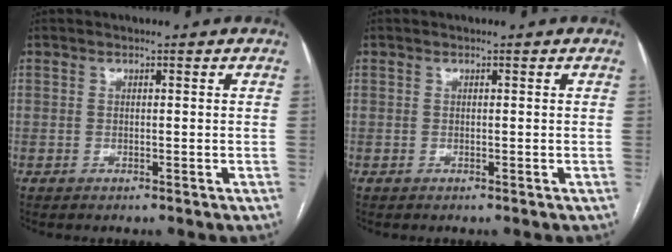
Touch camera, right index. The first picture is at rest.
{"total": 0.0}